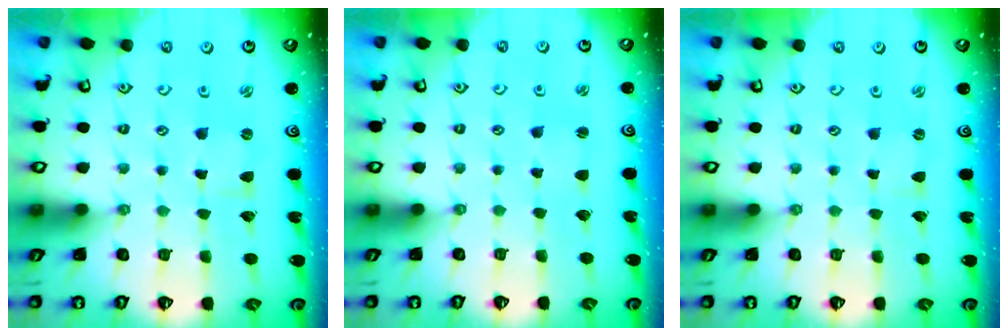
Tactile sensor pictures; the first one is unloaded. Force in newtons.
{"total": 1.2, "press": 1.1, "slide": 0.1}
{"total": 0.0}